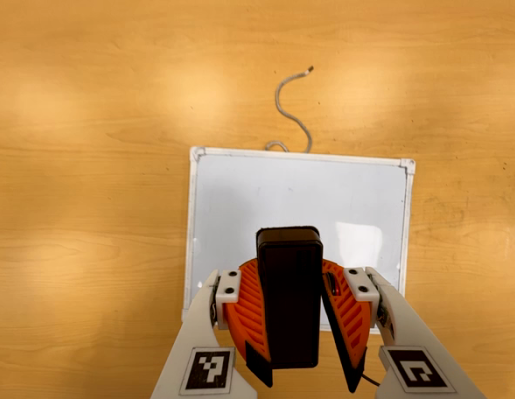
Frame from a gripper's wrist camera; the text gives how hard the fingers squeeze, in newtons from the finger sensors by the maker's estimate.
{"total": 9.9, "left": 10.0, "right": 9.8}